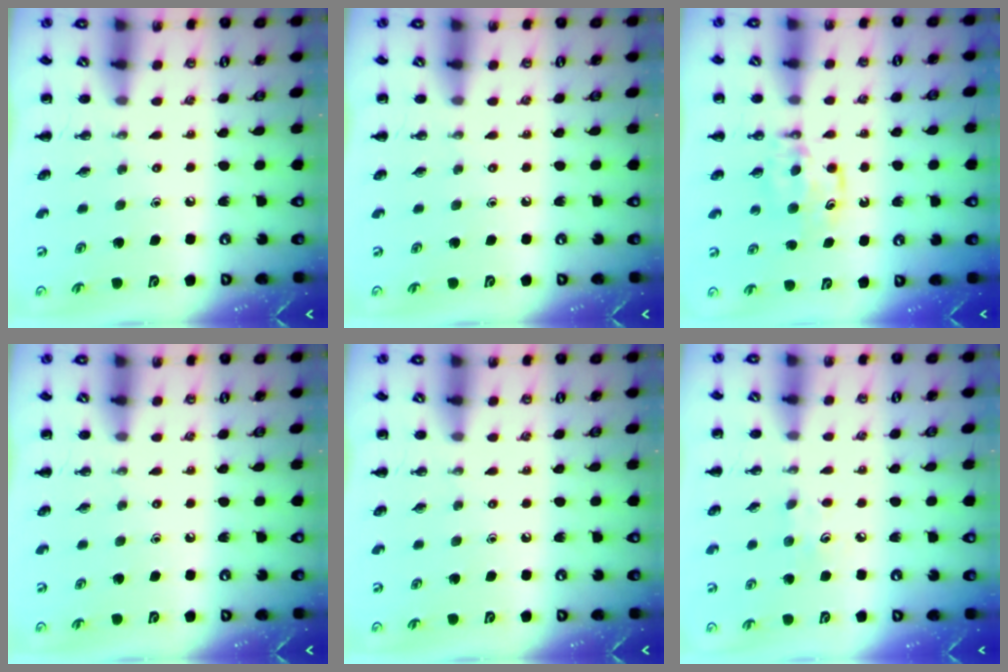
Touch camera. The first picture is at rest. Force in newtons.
{"total": 0.0}
{"total": 5.3, "press": 5.3, "slide": 1.0}
{"total": 0.0}
{"total": 0.0}
{"total": 5.4, "press": 5.2, "slide": 1.3}